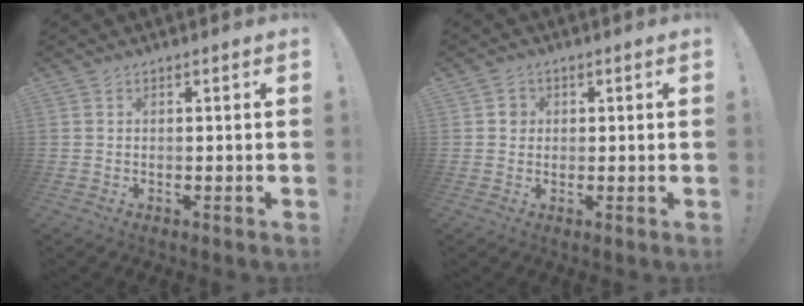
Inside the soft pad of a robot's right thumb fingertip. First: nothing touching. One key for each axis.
{"total": 2.7, "fx": 0.3, "fy": 2.6, "fz": 0.8, "tx": -0.003, "ty": 0.002, "tz": 0.002}